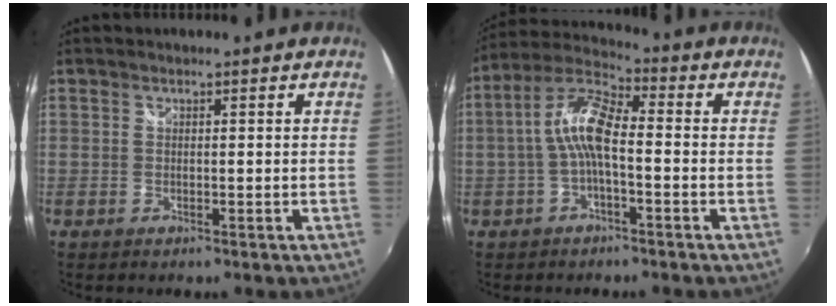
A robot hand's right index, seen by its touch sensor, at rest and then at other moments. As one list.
[{"total": 8.7, "force": [-1.3, 2.7, 8.1], "torque": [-0.180, 0.020, -0.027]}]